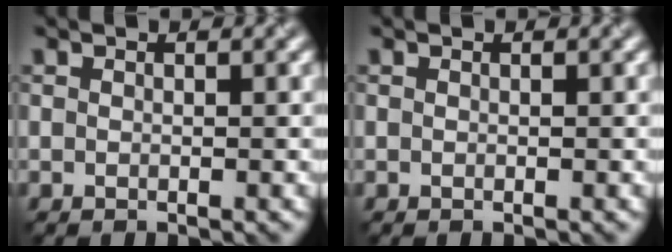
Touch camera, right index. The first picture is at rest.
{"total": 0.0}